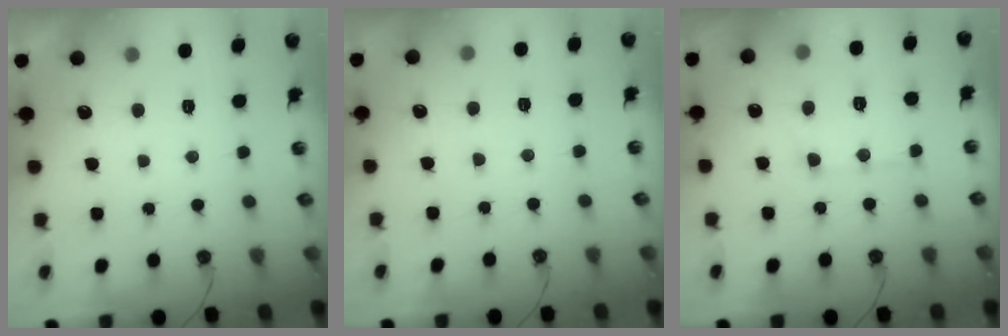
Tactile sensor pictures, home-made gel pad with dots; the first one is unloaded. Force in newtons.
{"total": 3.3, "press": 3.2, "slide": 0.5}
{"total": 10.0, "press": 10.0, "slide": 0.8}